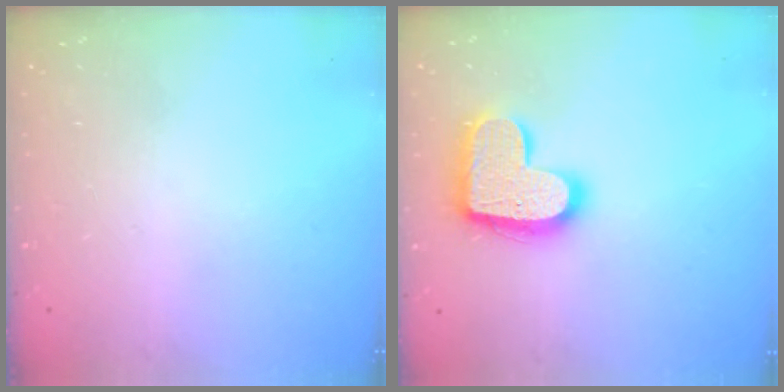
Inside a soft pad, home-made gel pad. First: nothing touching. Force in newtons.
{"total": 17.4, "press": 17.4, "slide": 0.9}